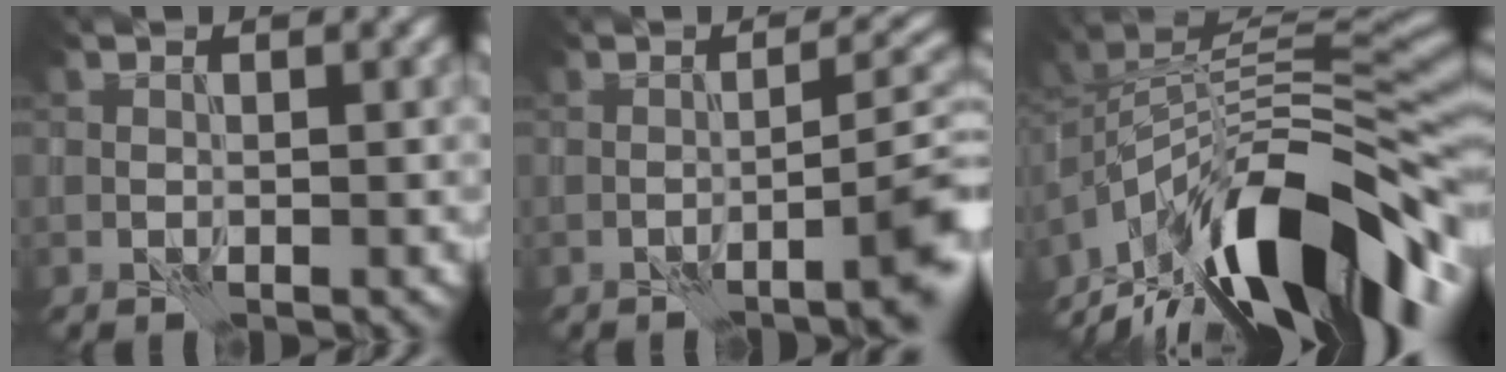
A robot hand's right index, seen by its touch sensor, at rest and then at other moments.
{"total": 5.1, "force": [-1.9, 0.7, 4.7], "torque": [-0.055, 0.014, -0.034]}
{"total": 14.7, "force": [-7.9, 5.9, 10.8], "torque": [-0.192, 0.024, -0.137]}